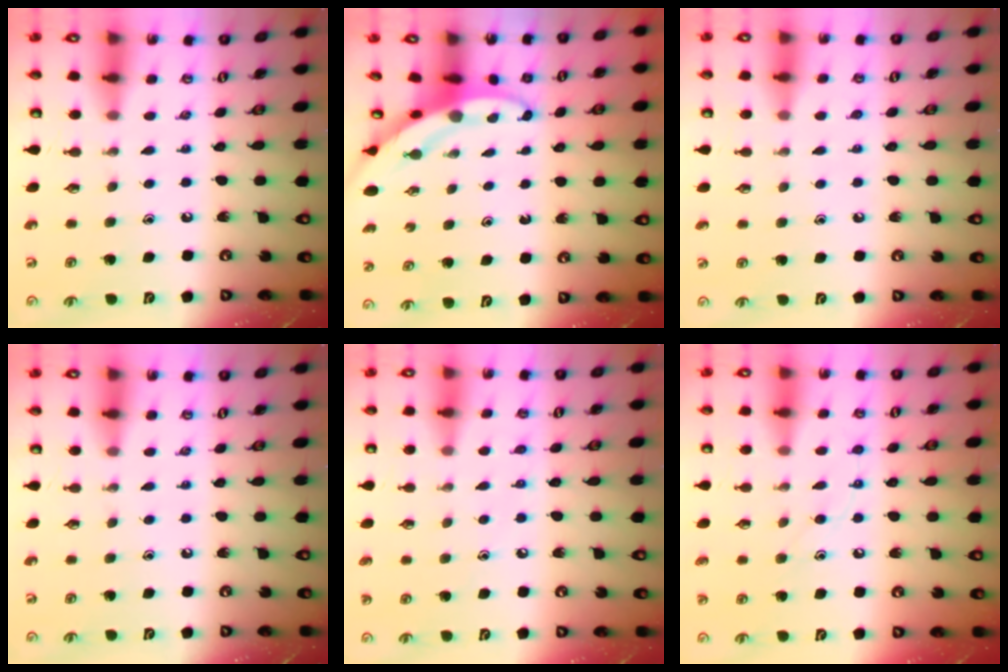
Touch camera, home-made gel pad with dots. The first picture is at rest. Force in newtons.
{"total": 3.1, "press": 3.1, "slide": 0.3}
{"total": 3.9, "press": 3.8, "slide": 0.5}
{"total": 0.0}
{"total": 4.5, "press": 4.5, "slide": 0.4}
{"total": 7.8, "press": 7.8, "slide": 0.7}